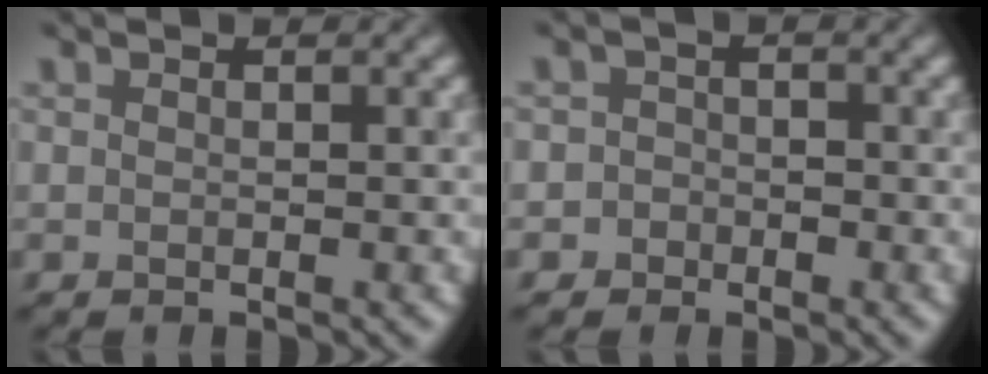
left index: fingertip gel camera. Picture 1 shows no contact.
{"total": 2.0, "force": [-1.0, 1.7, -0.2], "torque": [0.035, 0.010, -0.031]}